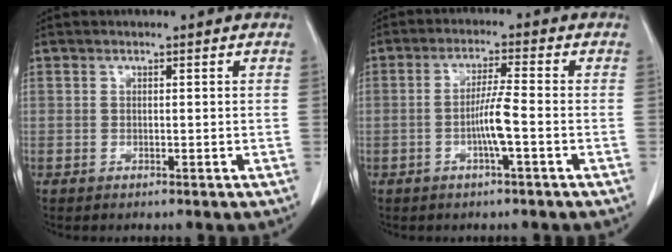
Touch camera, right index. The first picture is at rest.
{"total": 4.9, "force": [-1.4, -0.3, 4.7], "torque": [-0.094, 0.002, -0.028]}